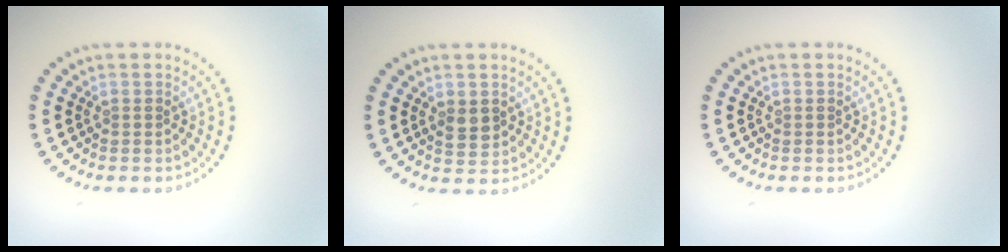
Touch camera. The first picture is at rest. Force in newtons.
{"total": 1.7, "press": 1.7, "slide": 0.1}
{"total": 0.0}